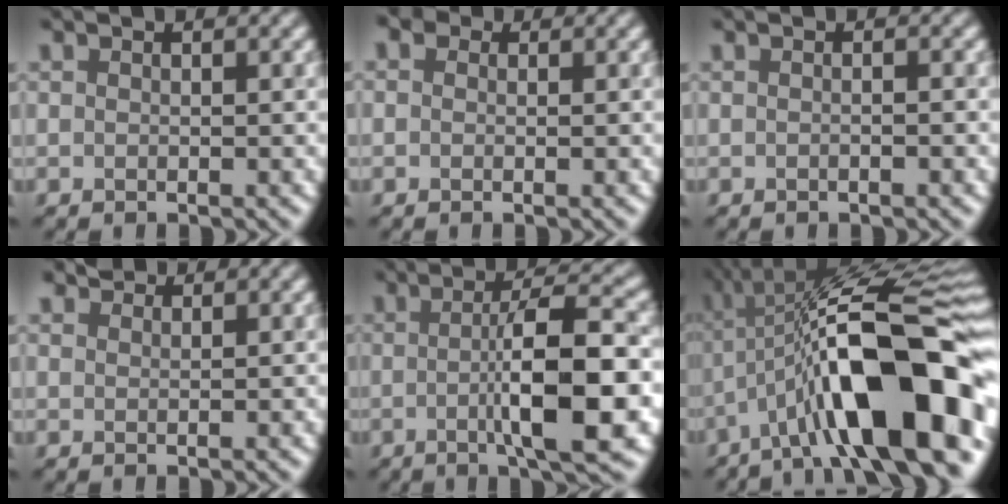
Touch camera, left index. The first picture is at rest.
{"total": 1.9, "force": [0.8, 1.4, 1.1], "torque": [-0.009, 0.003, -0.018]}
{"total": 1.4, "force": [0.0, 0.6, 1.2], "torque": [-0.002, -0.007, -0.010]}
{"total": 1.6, "force": [1.5, 0.5, 0.3], "torque": [-0.010, -0.002, 0.020]}
{"total": 8.6, "force": [-1.2, 1.7, 8.3], "torque": [-0.116, 0.008, -0.025]}
{"total": 15.4, "force": [-3.9, 4.7, 14.1], "torque": [-0.206, 0.026, -0.070]}